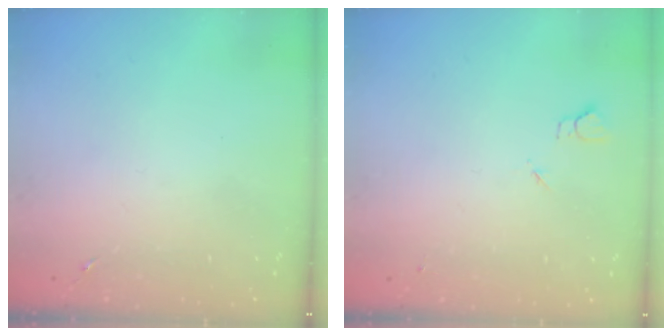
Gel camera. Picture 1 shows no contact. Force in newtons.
{"total": 2.7, "press": 2.6, "slide": 0.3}